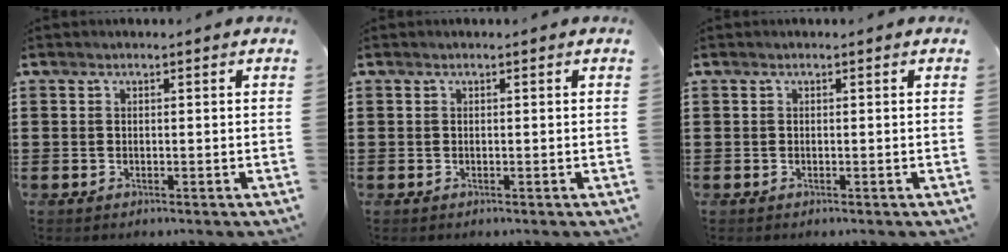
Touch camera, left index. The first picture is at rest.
{"total": 0.0}
{"total": 0.0}